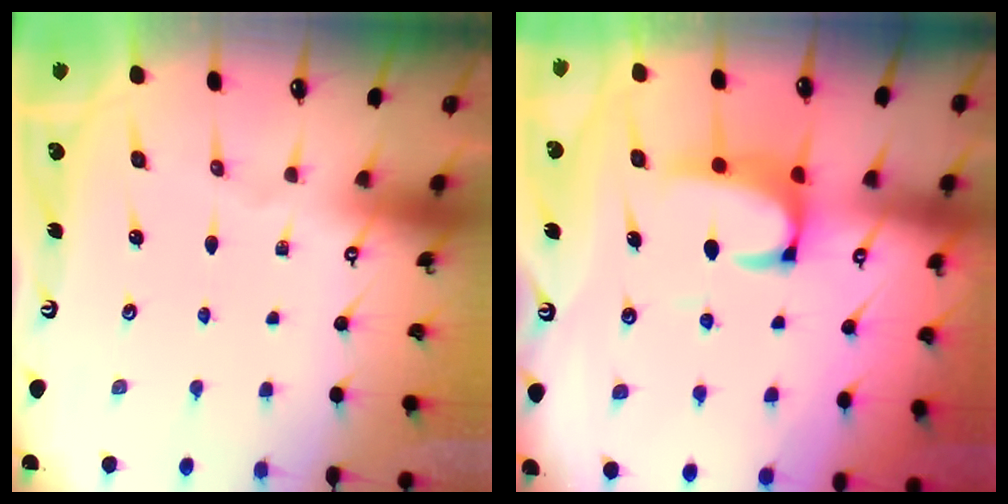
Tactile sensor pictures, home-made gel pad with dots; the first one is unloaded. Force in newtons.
{"total": 2.6, "press": 2.3, "slide": 1.0}